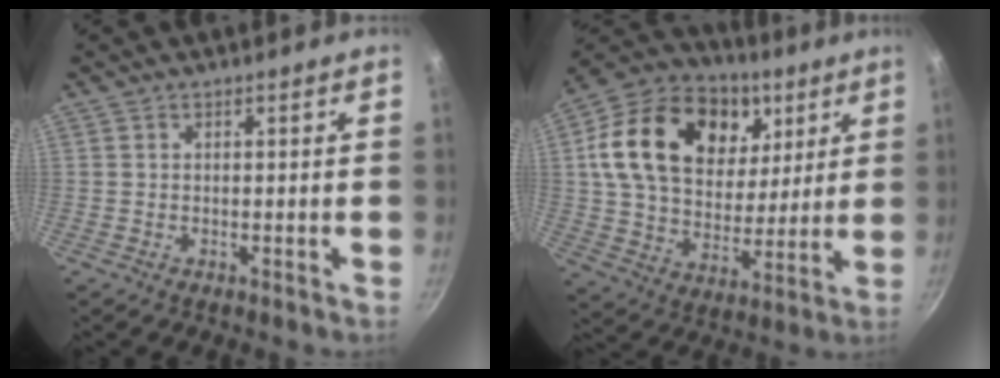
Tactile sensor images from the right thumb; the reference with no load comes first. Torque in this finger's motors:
{"motor_torque": [0.55, 3.78, 0.83, -0.41, 0.53]}